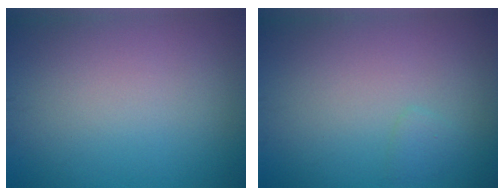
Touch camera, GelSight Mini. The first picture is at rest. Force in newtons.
{"total": 0.8, "press": 0.8, "slide": 0.1}